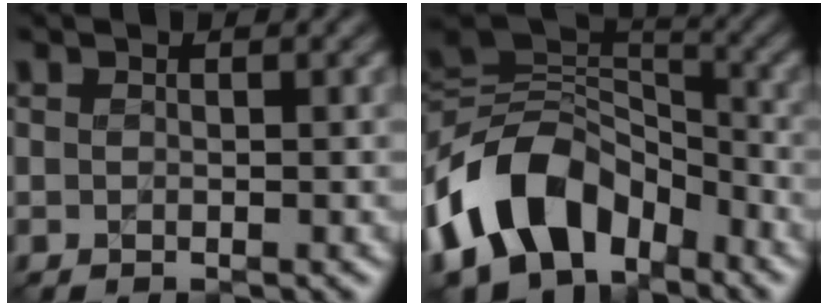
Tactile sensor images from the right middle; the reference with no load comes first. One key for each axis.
{"total": 11.1, "fx": -4.9, "fy": 7.7, "fz": 6.2, "tx": -0.113, "ty": 0.022, "tz": -0.102}